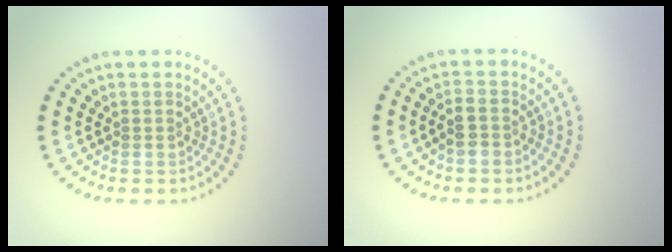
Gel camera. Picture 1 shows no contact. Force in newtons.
{"total": 1.8, "press": 1.6, "slide": 0.9}